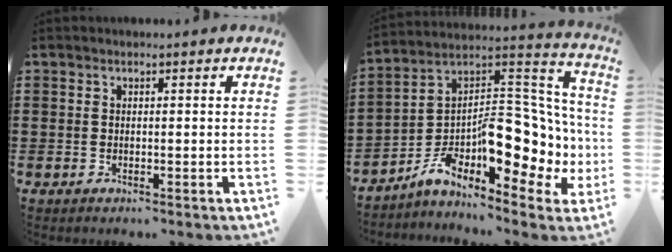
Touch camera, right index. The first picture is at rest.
{"total": 12.0, "force": [-3.7, 6.3, 9.5], "torque": [-0.147, -0.034, -0.068]}